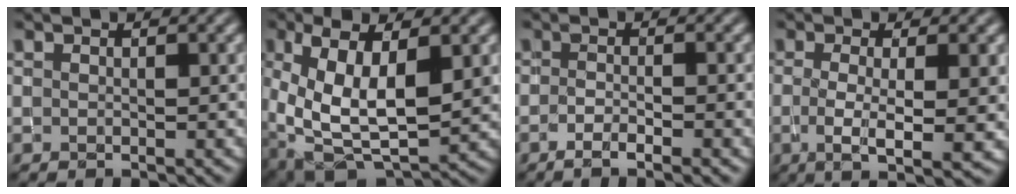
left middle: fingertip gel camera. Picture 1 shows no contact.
{"total": 10.7, "force": [0.7, 5.6, 9.1], "torque": [-0.181, -0.007, 0.011]}
{"total": 2.8, "force": [-1.7, 0.6, 2.2], "torque": [-0.036, 0.000, -0.029]}
{"total": 5.5, "force": [-0.8, 1.4, 5.3], "torque": [-0.088, -0.009, -0.014]}